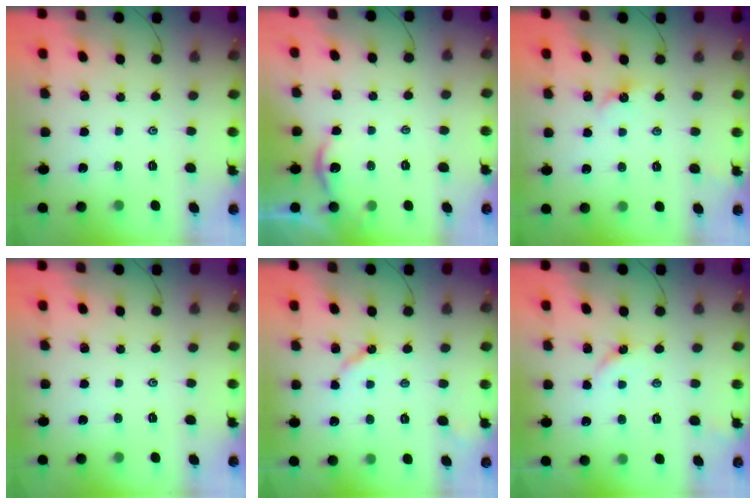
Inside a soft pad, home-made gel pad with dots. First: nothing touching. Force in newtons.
{"total": 2.4, "press": 2.4, "slide": 0.1}
{"total": 3.1, "press": 3.1, "slide": 0.4}
{"total": 0.0}
{"total": 4.3, "press": 4.2, "slide": 0.8}
{"total": 3.7, "press": 3.7, "slide": 0.5}